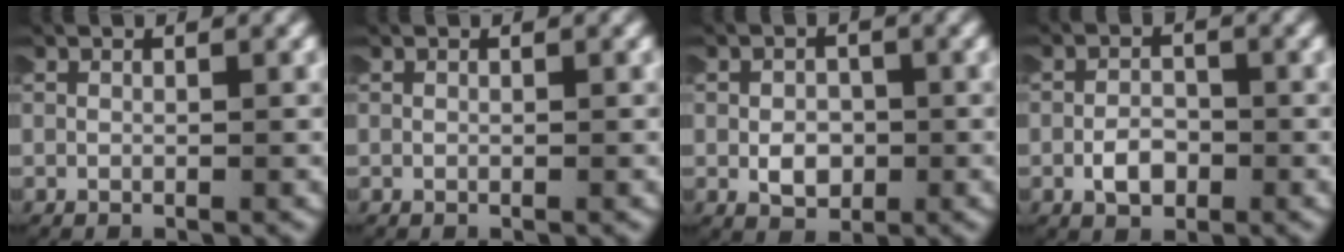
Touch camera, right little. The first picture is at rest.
{"total": 0.0}
{"total": 2.1, "force": [-0.6, 1.6, 1.2], "torque": [-0.017, -0.003, -0.009]}
{"total": 1.8, "force": [-0.9, 1.1, 1.1], "torque": [-0.020, -0.003, -0.015]}